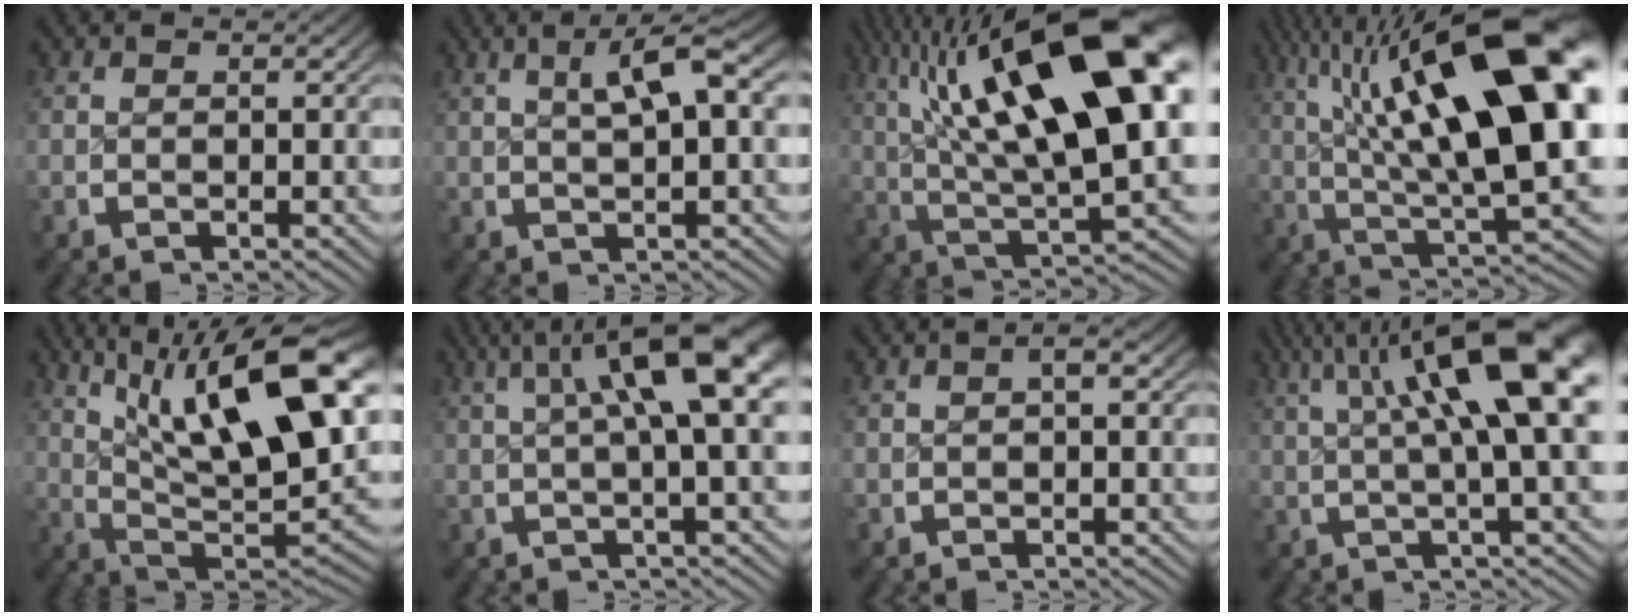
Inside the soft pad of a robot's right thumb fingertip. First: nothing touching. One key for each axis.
{"total": 5.8, "fx": 2.4, "fy": 1.9, "fz": 5.0, "tx": -0.066, "ty": 0.025, "tz": 0.034}
{"total": 17.8, "fx": 2.4, "fy": 8.1, "fz": 15.7, "tx": -0.256, "ty": -0.016, "tz": 0.053}
{"total": 17.8, "fx": 2.3, "fy": 7.6, "fz": 15.9, "tx": -0.248, "ty": -0.018, "tz": 0.051}
{"total": 15.5, "fx": 2.2, "fy": 7.7, "fz": 13.3, "tx": -0.234, "ty": -0.040, "tz": 0.053}
{"total": 7.8, "fx": 2.4, "fy": 2.4, "fz": 7.0, "tx": -0.095, "ty": 0.019, "tz": 0.026}
{"total": 0.9, "fx": -0.1, "fy": 0.2, "fz": 0.8, "tx": -0.012, "ty": 0.004, "tz": -0.003}
{"total": 12.2, "fx": 3.5, "fy": 4.3, "fz": 10.8, "tx": -0.139, "ty": 0.024, "tz": 0.042}